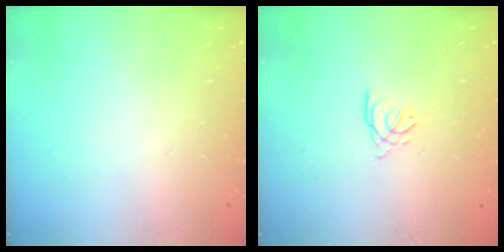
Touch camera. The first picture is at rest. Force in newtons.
{"total": 0.9, "press": 0.8, "slide": 0.2}